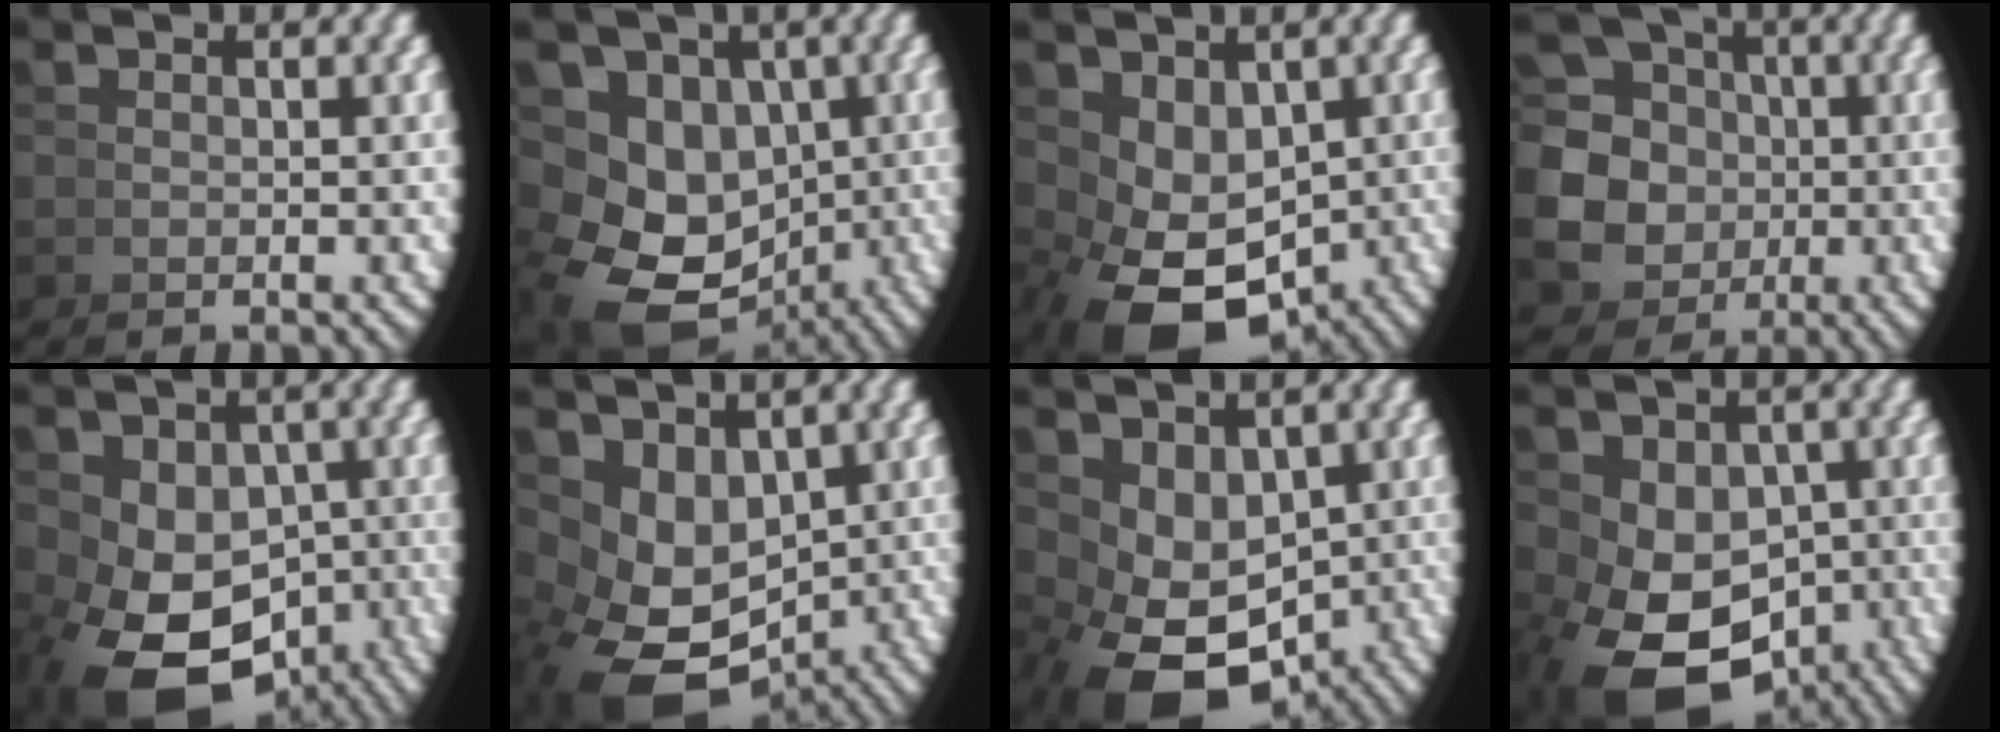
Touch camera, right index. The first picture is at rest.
{"total": 10.9, "force": [-2.5, 8.9, 5.8], "torque": [-0.136, -0.053, -0.022]}
{"total": 6.9, "force": [-2.0, 4.6, 4.7], "torque": [-0.113, -0.037, -0.005]}
{"total": 12.7, "force": [-0.8, 11.6, 5.2], "torque": [-0.116, -0.046, -0.012]}
{"total": 9.1, "force": [-3.4, 6.1, 5.9], "torque": [-0.133, -0.059, -0.020]}
{"total": 7.2, "force": [-2.0, 5.2, 4.6], "torque": [-0.115, -0.038, -0.009]}
{"total": 7.7, "force": [-2.4, 5.2, 5.1], "torque": [-0.120, -0.039, -0.011]}
{"total": 8.2, "force": [-3.0, 5.5, 5.3], "torque": [-0.119, -0.052, -0.016]}